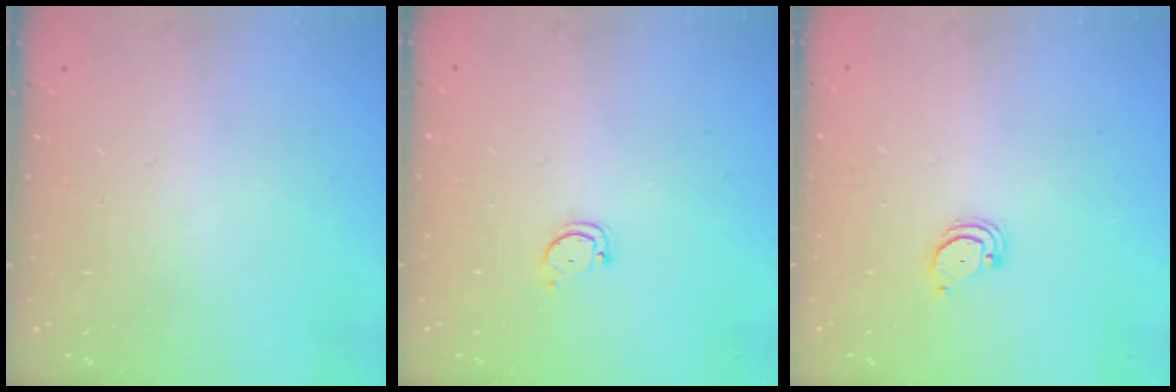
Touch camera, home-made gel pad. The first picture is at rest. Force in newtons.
{"total": 2.3, "press": 2.3, "slide": 0.4}
{"total": 2.1, "press": 2.1, "slide": 0.2}